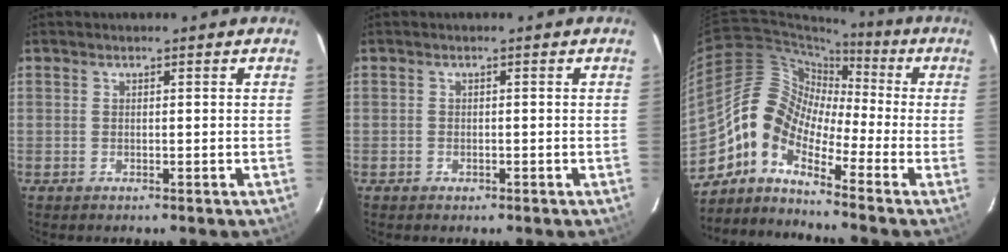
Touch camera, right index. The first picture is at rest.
{"total": 1.1, "force": [-0.8, 0.8, 0.2], "torque": [-0.002, -0.001, -0.011]}
{"total": 9.3, "force": [-4.8, 5.2, 6.1], "torque": [-0.096, 0.025, -0.117]}